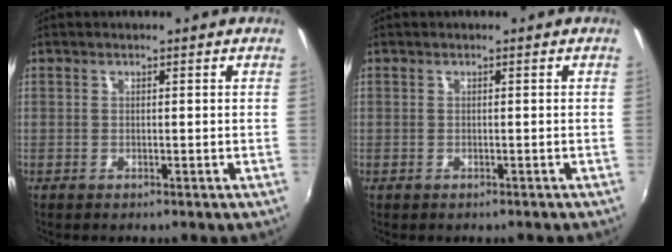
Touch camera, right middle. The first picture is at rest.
{"total": 0.0}